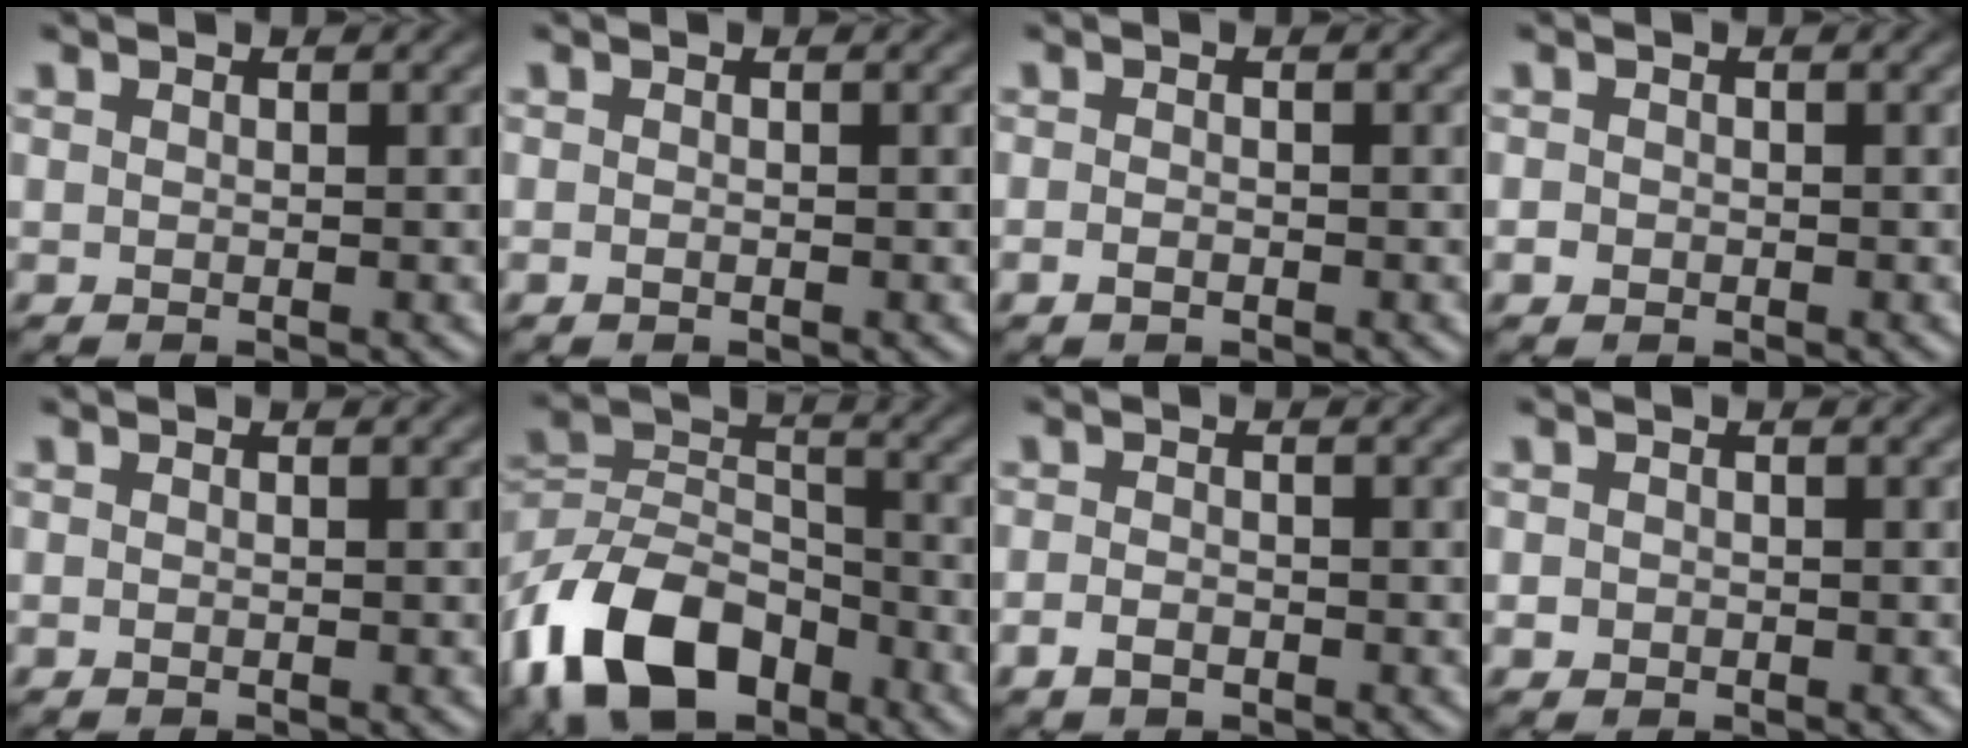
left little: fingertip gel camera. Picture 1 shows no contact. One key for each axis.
{"total": 0.0}
{"total": 0.8, "fx": -0.5, "fy": 0.4, "fz": 0.4, "tx": -0.008, "ty": 0.000, "tz": -0.012}
{"total": 0.9, "fx": -0.1, "fy": 0.8, "fz": 0.3, "tx": 0.007, "ty": 0.003, "tz": -0.006}
{"total": 0.0}
{"total": 11.6, "fx": -7.1, "fy": 6.5, "fz": 6.5, "tx": -0.127, "ty": 0.006, "tz": -0.149}
{"total": 1.5, "fx": -0.9, "fy": 0.8, "fz": 0.8, "tx": -0.014, "ty": 0.002, "tz": -0.020}
{"total": 0.8, "fx": -0.1, "fy": 0.8, "fz": 0.3, "tx": 0.004, "ty": 0.001, "tz": -0.002}